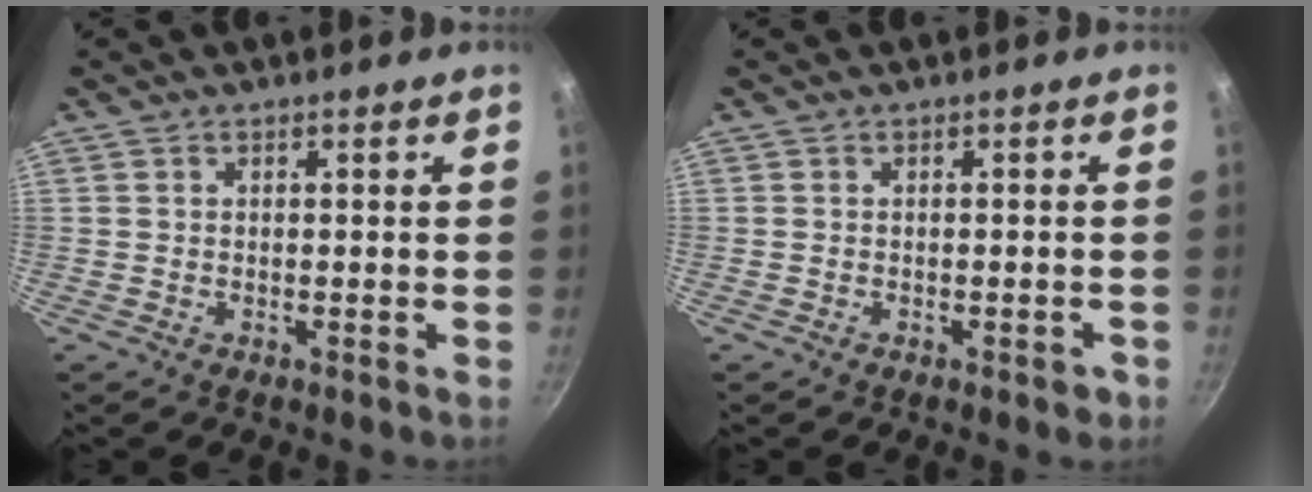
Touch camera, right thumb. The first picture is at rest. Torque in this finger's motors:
{"motor_torque": [2.62, 2.39, 0.42, -0.41, 0.00]}